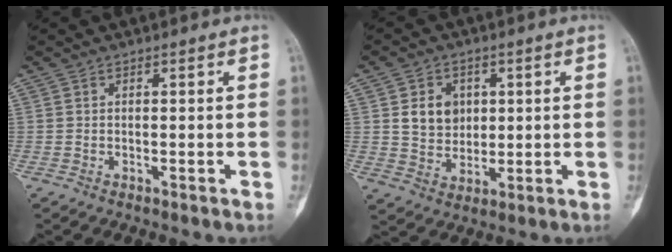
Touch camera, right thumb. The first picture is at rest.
{"total": 7.4, "force": [1.9, 6.0, 3.7], "torque": [-0.031, -0.011, 0.042]}